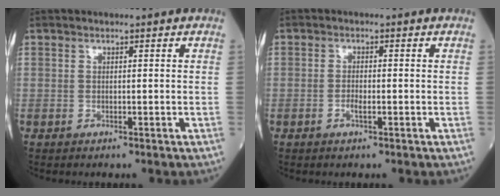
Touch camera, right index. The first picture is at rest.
{"total": 1.6, "force": [-0.6, 0.3, 1.5], "torque": [-0.030, 0.001, -0.009]}